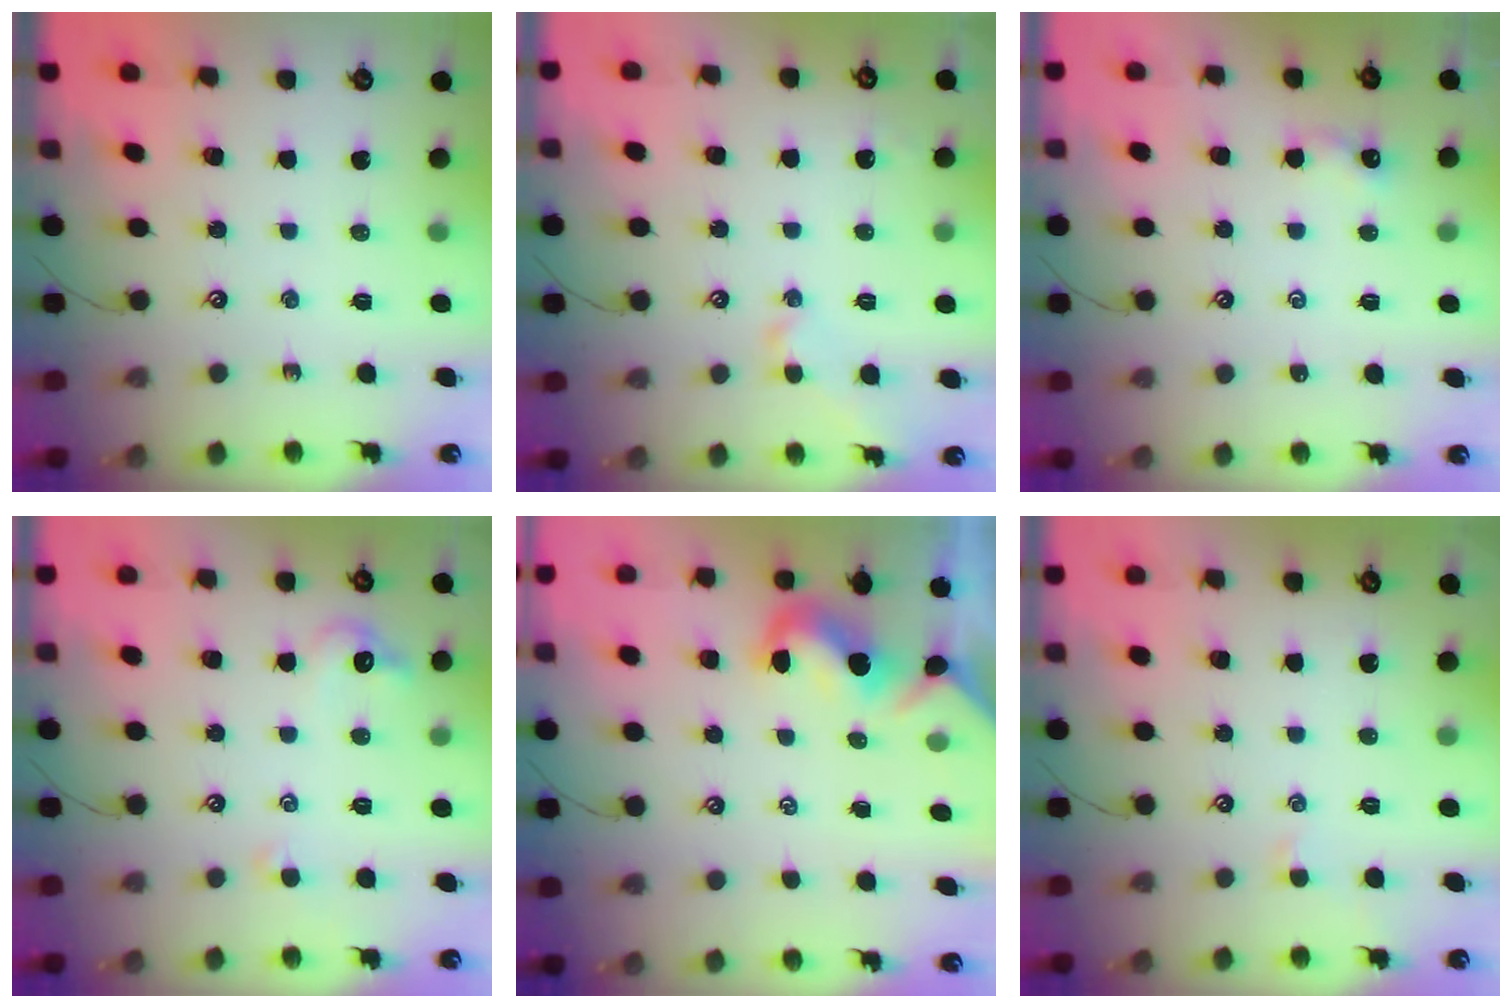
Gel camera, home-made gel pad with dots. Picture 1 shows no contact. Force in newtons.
{"total": 0.6, "press": 0.6, "slide": 0.1}
{"total": 1.0, "press": 0.9, "slide": 0.4}
{"total": 2.6, "press": 2.5, "slide": 0.5}
{"total": 1.9, "press": 1.8, "slide": 0.6}
{"total": 1.1, "press": 1.1, "slide": 0.4}